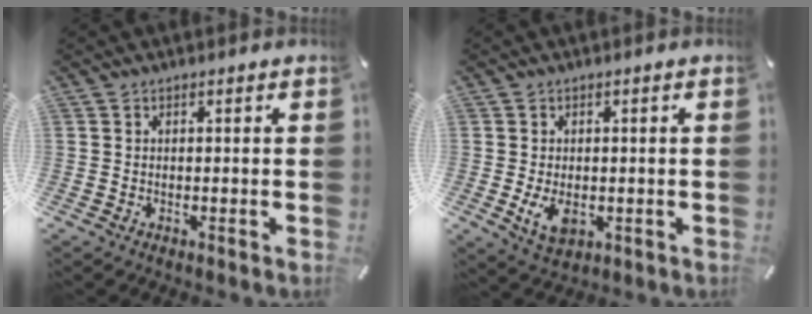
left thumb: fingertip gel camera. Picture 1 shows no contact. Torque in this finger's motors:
{"motor_torque": [0.71, 1.96, 0.66, 0.06, 0.07]}